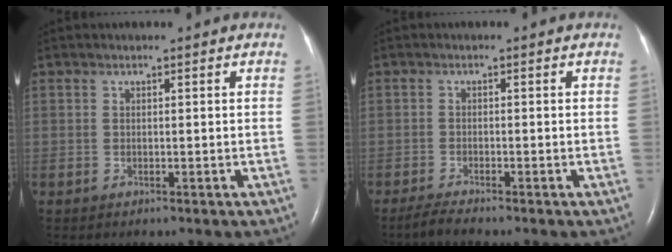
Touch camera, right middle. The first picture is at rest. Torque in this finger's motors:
{"motor_torque": [0.10, -0.09, -0.04, 0.00]}